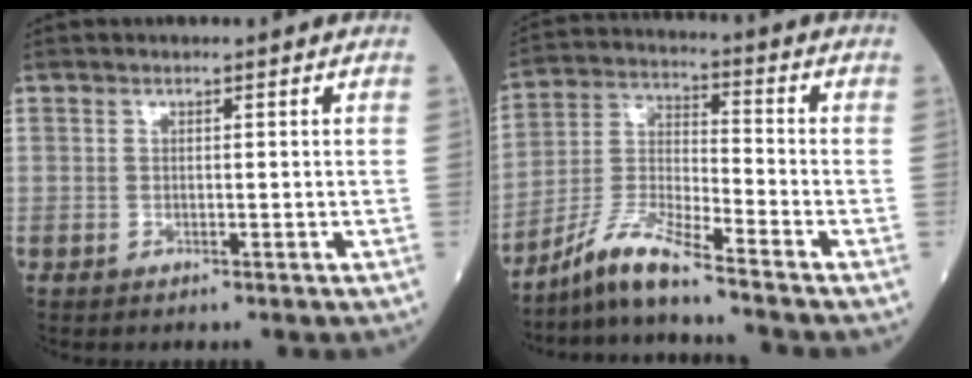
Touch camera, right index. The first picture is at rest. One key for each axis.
{"total": 7.9, "fx": -6.8, "fy": -1.0, "fz": 3.7, "tx": -0.086, "ty": -0.013, "tz": -0.134}